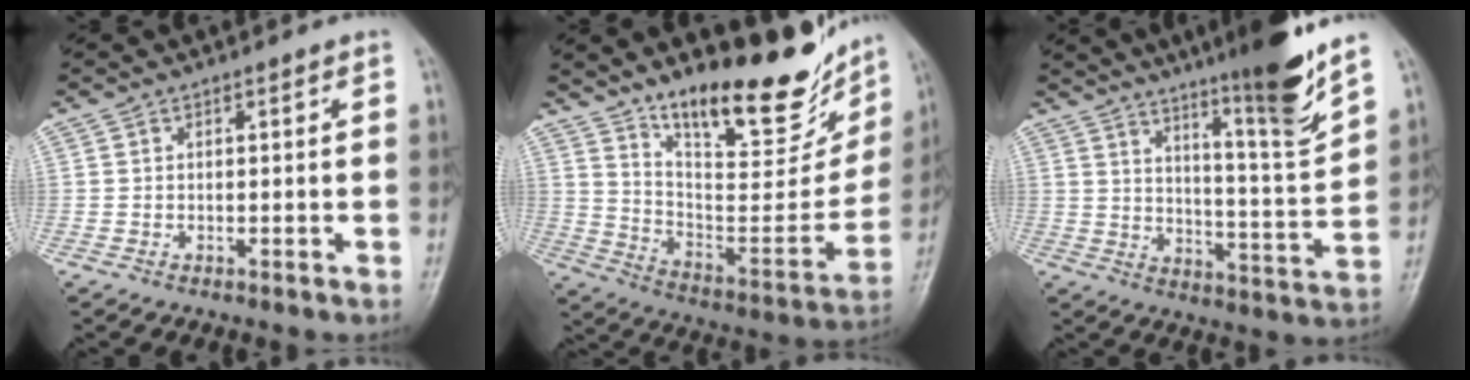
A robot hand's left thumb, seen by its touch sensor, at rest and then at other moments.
{"total": 24.0, "force": [17.7, 7.2, 14.5], "torque": [-0.171, -0.105, 0.283]}
{"total": 15.8, "force": [11.1, 0.7, 11.2], "torque": [-0.151, -0.075, 0.175]}